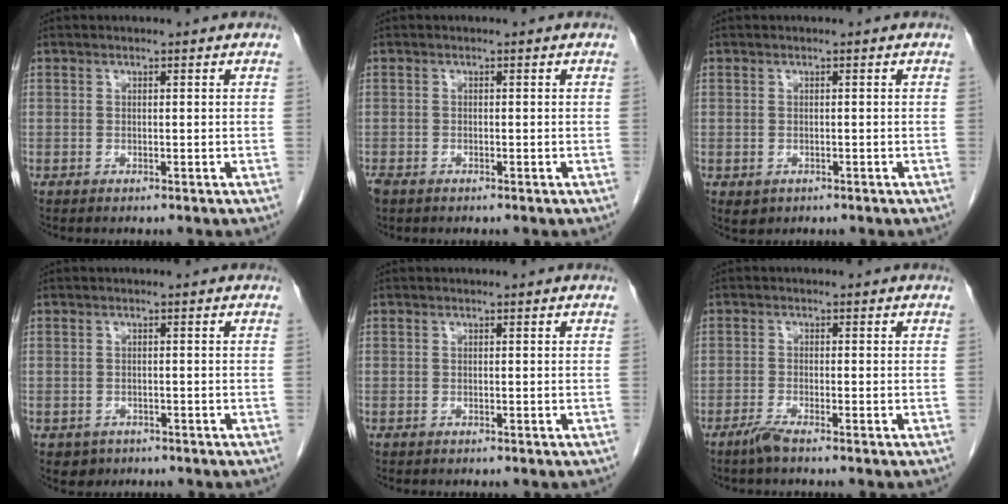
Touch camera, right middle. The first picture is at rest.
{"total": 1.6, "force": [-1.2, 0.9, 0.7], "torque": [-0.019, -0.003, -0.018]}
{"total": 1.4, "force": [-0.5, 1.2, 0.5], "torque": [-0.011, 0.000, 0.003]}
{"total": 2.0, "force": [-1.1, 1.7, 0.2], "torque": [-0.007, 0.004, -0.012]}
{"total": 0.0}
{"total": 2.0, "force": [-1.6, -0.1, 1.2], "torque": [-0.033, -0.005, -0.036]}